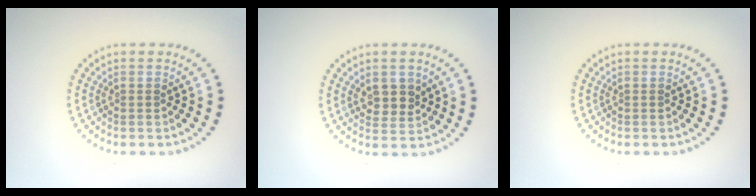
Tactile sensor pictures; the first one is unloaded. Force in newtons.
{"total": 2.4, "press": 2.2, "slide": 0.9}
{"total": 0.0}